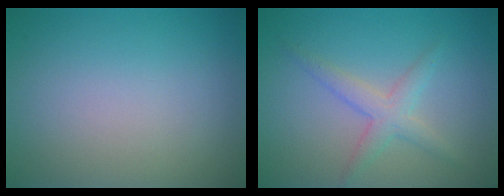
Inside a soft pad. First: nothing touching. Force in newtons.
{"total": 2.5, "press": 2.5, "slide": 0.2}